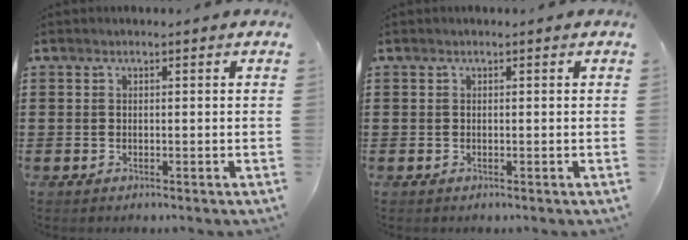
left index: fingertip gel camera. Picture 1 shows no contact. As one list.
[{"total": 0.0}]